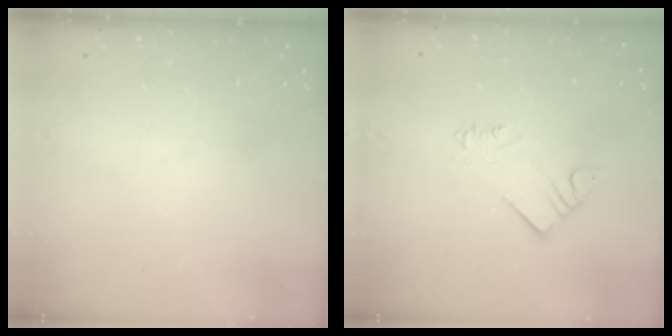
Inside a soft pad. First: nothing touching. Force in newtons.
{"total": 3.4, "press": 3.4, "slide": 0.2}